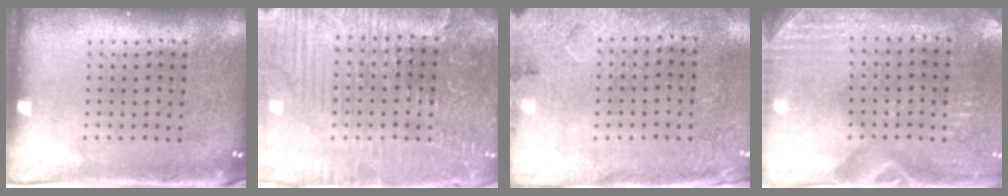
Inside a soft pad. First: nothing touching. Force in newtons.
{"total": 4.4, "press": 4.2, "slide": 1.2}
{"total": 2.7, "press": 2.2, "slide": 1.6}
{"total": 2.9, "press": 2.5, "slide": 1.4}